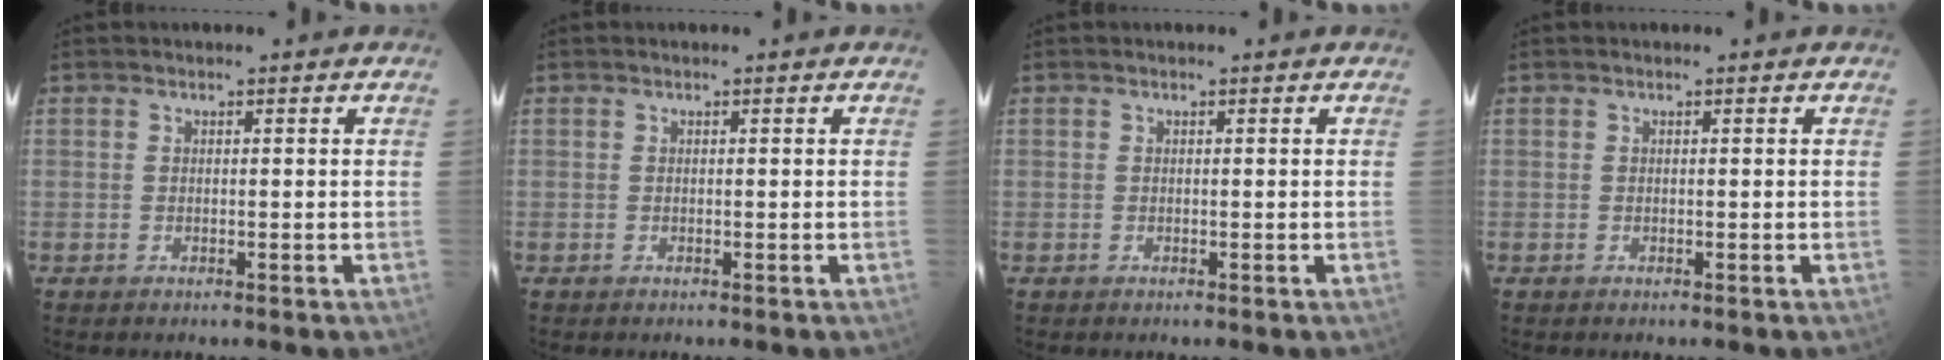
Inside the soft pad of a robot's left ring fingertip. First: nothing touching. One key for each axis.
{"total": 0.0}
{"total": 0.0}
{"total": 0.0}